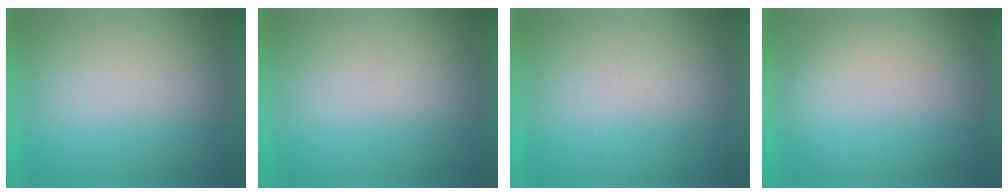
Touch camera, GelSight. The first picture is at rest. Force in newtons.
{"total": 1.3}
{"total": 1.1}
{"total": 2.2}